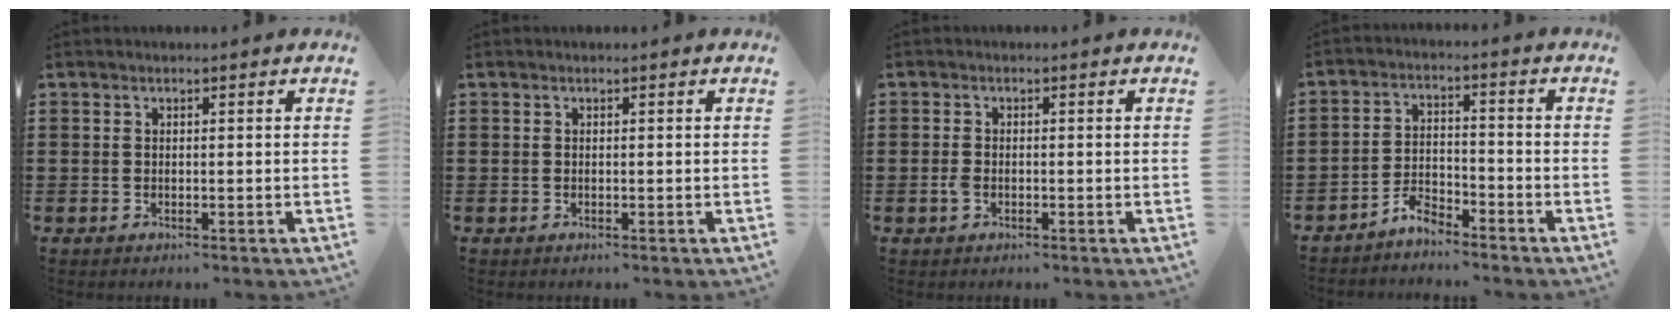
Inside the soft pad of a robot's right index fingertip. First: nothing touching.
{"total": 0.0}
{"total": 1.5, "force": [-0.6, 0.8, 1.1], "torque": [-0.037, -0.006, -0.015]}
{"total": 3.9, "force": [-3.7, 0.9, 0.8], "torque": [-0.026, 0.005, -0.075]}